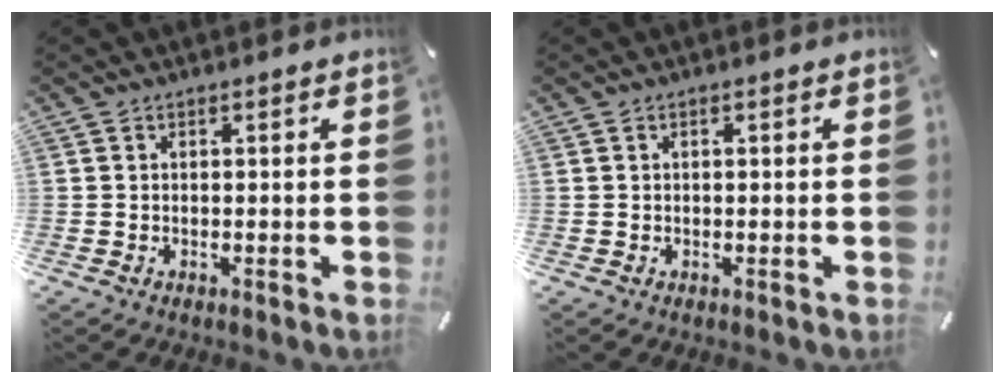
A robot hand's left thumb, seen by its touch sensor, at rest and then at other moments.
{"total": 0.0}